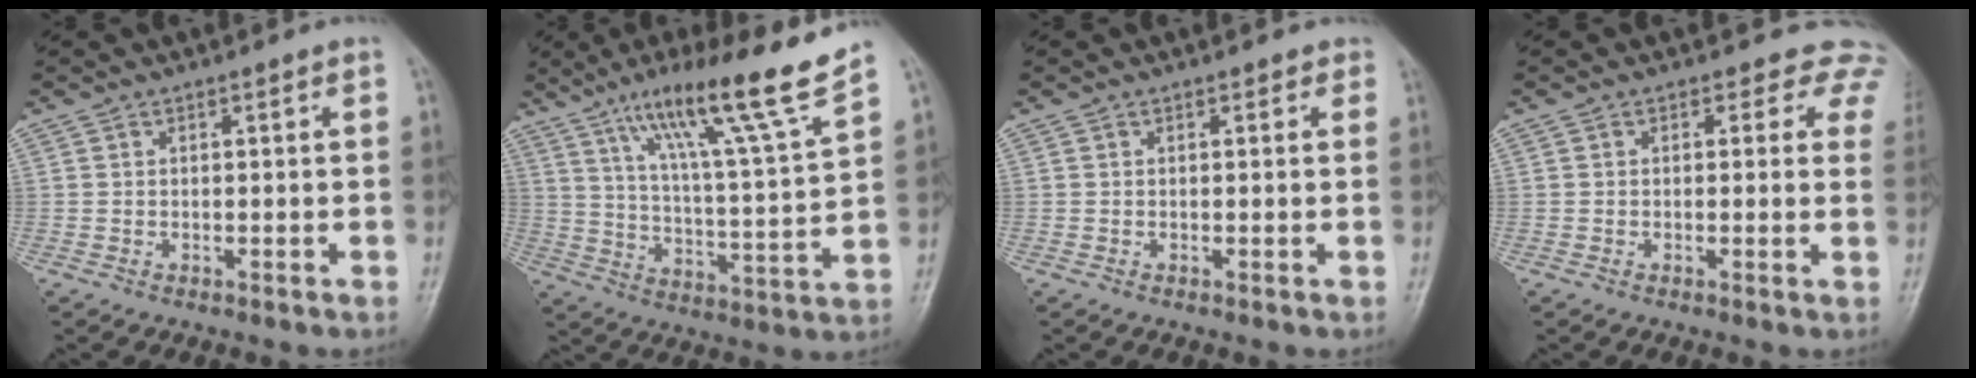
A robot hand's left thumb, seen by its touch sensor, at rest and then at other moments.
{"total": 17.6, "force": [12.3, -0.2, 12.6], "torque": [-0.189, -0.064, 0.200]}
{"total": 0.9, "force": [0.5, 0.7, 0.2], "torque": [0.010, -0.002, 0.000]}
{"total": 5.5, "force": [4.2, 3.4, 0.9], "torque": [0.033, -0.012, 0.017]}